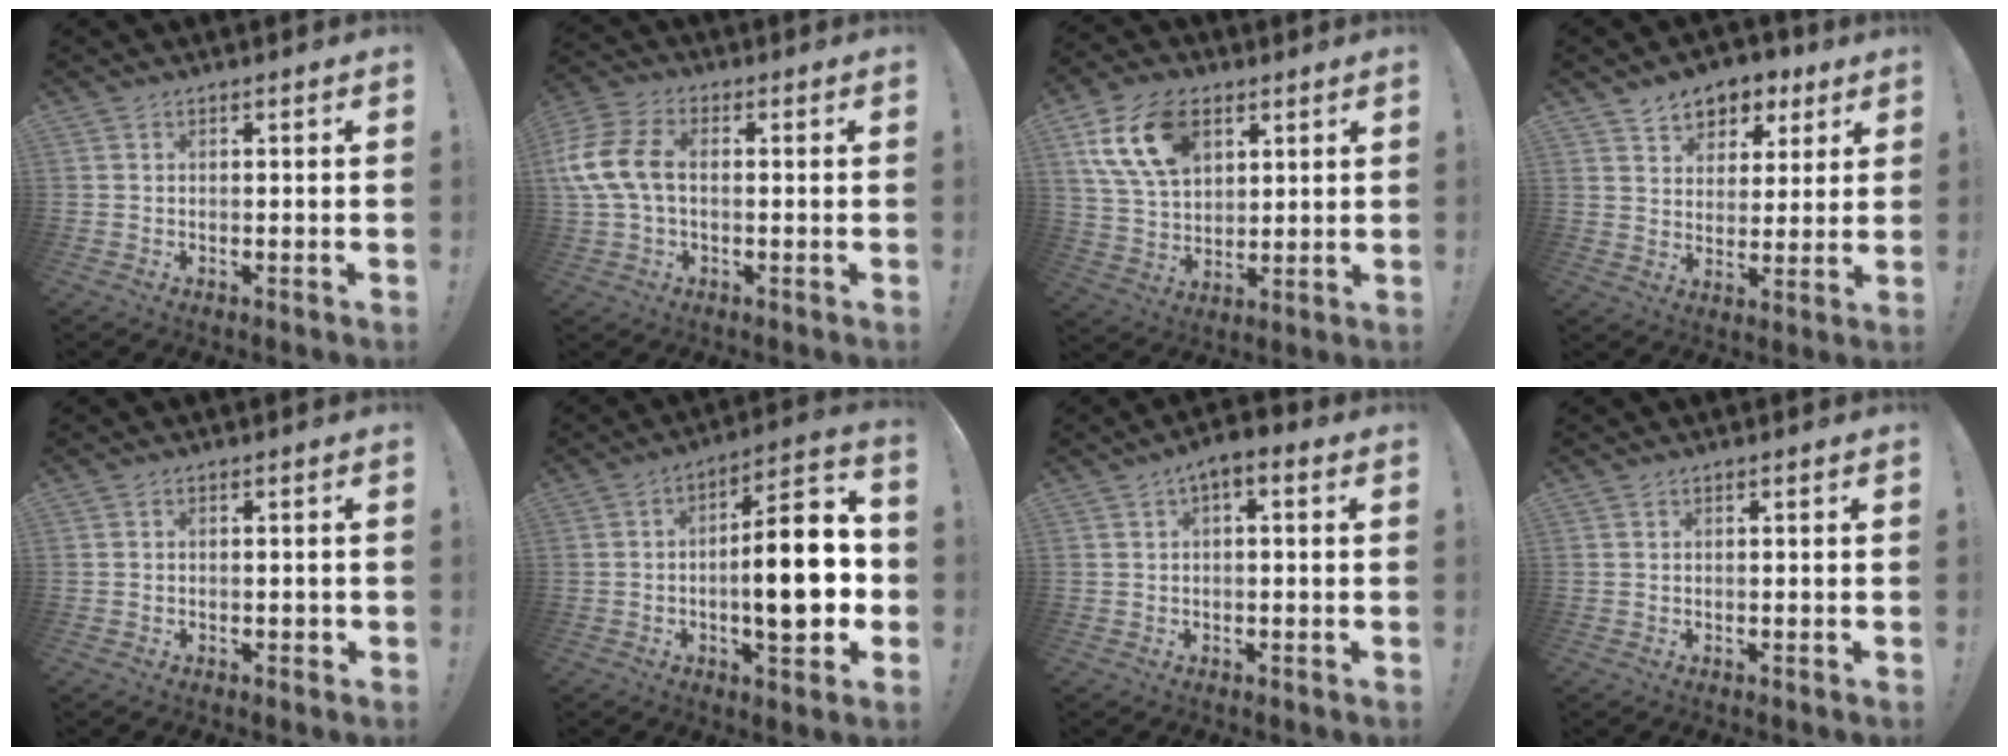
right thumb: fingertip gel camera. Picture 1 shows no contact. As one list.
[{"total": 12.1, "force": [0.4, 7.8, 9.3], "torque": [-0.206, 0.011, 0.013]}, {"total": 16.9, "force": [7.5, 11.0, 10.4], "torque": [-0.200, -0.013, 0.143]}, {"total": 7.8, "force": [4.9, 5.8, 1.7], "torque": [-0.013, -0.038, 0.091]}, {"total": 1.3, "force": [-0.5, 1.0, 0.6], "torque": [-0.017, 0.008, -0.008]}, {"total": 16.9, "force": [-2.2, 5.1, 15.9], "torque": [-0.229, 0.006, -0.040]}, {"total": 3.1, "force": [0.3, 1.1, 2.8], "torque": [-0.045, 0.002, 0.002]}, {"total": 0.0}]